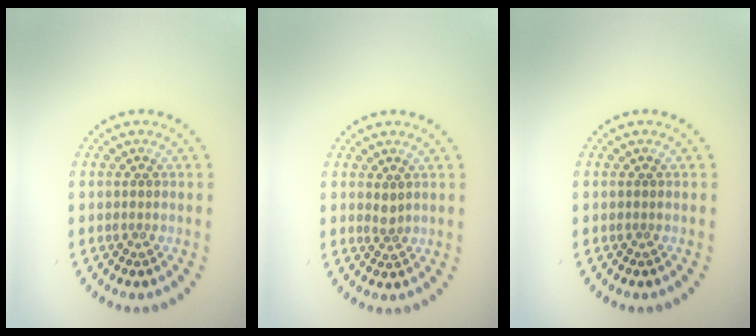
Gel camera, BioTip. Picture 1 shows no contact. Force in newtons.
{"total": 1.1, "press": 0.8, "slide": 0.7}
{"total": 0.0}